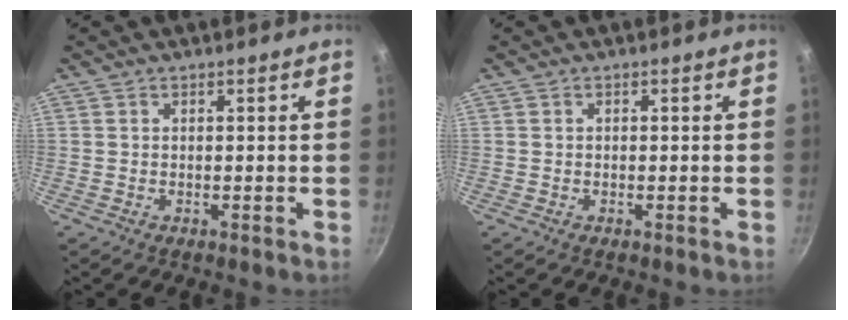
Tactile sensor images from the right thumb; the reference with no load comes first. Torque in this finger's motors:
{"motor_torque": [-0.19, -0.46, -0.24, -0.20, -0.03]}